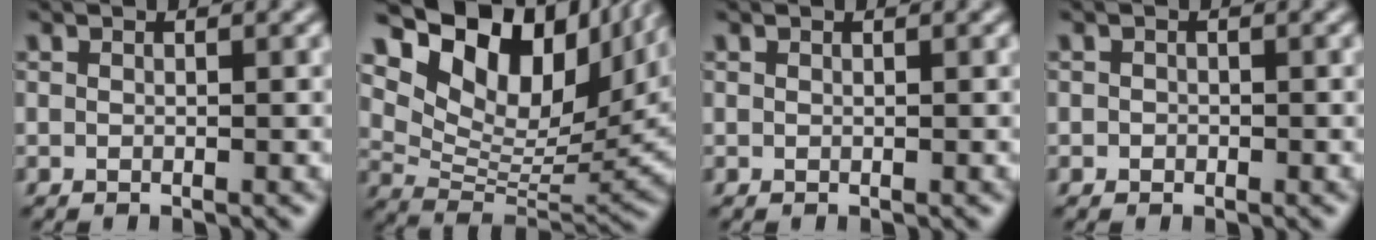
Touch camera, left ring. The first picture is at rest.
{"total": 14.2, "force": [8.0, 7.5, 9.0], "torque": [-0.172, 0.020, 0.152]}
{"total": 0.0}
{"total": 0.6, "force": [-0.1, 0.6, 0.1], "torque": [0.004, -0.005, -0.003]}